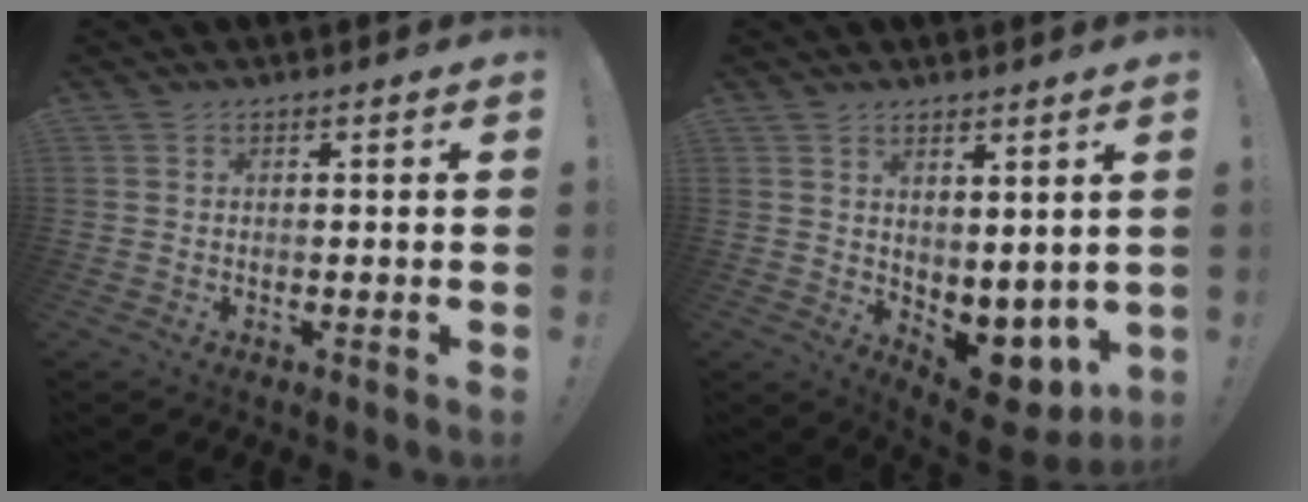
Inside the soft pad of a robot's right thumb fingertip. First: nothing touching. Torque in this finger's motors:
{"motor_torque": [0.02, 0.24, 0.47, 0.35, 0.06]}